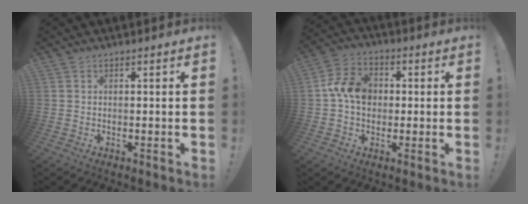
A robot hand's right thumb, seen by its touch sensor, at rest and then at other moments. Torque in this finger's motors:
{"motor_torque": [0.95, 1.48, 0.88, -0.04, 0.03]}